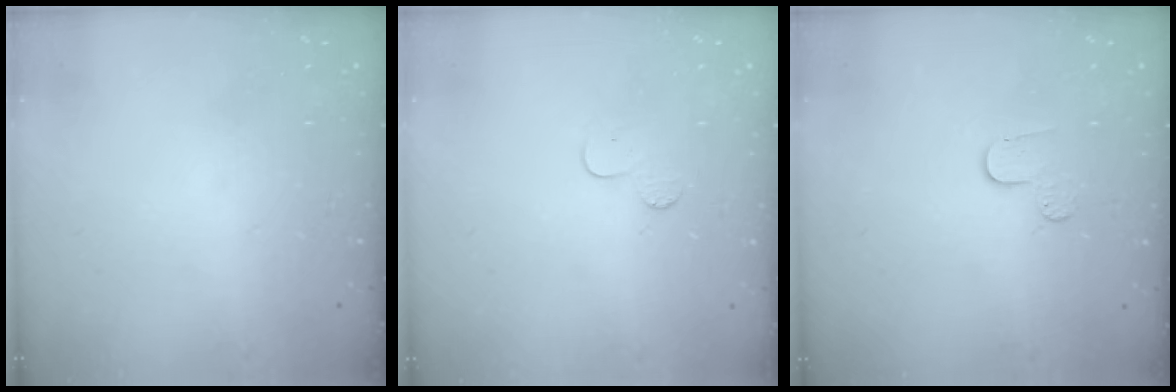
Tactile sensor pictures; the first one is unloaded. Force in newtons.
{"total": 4.4, "press": 4.4, "slide": 0.4}
{"total": 3.8, "press": 3.8, "slide": 0.3}